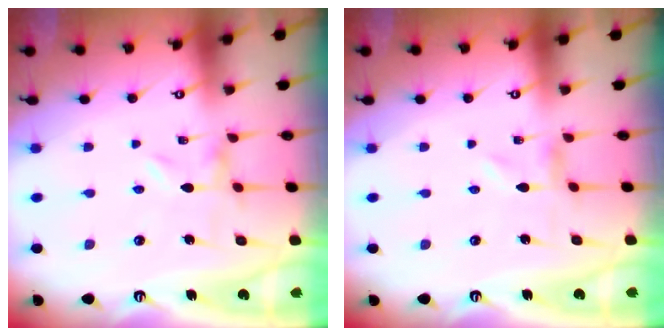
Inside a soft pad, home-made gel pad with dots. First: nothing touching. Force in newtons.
{"total": 0.0}